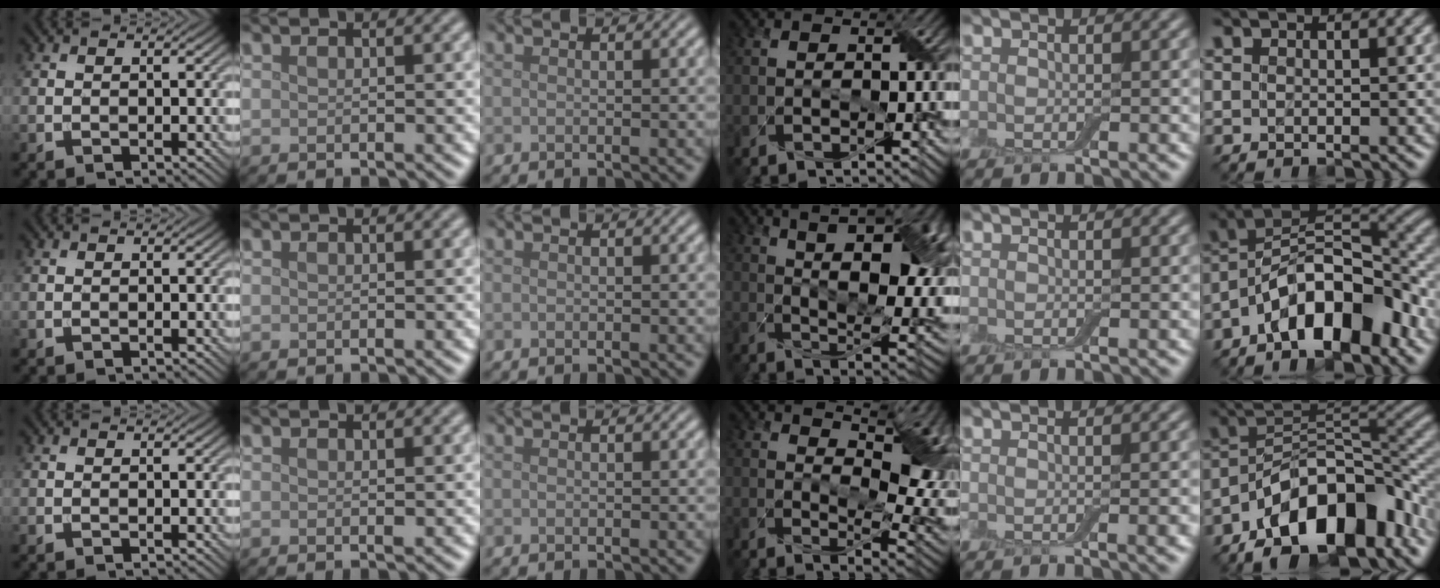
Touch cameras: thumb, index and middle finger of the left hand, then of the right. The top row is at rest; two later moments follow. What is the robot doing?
{"motion": "wrap", "object": "adhesive wrap"}